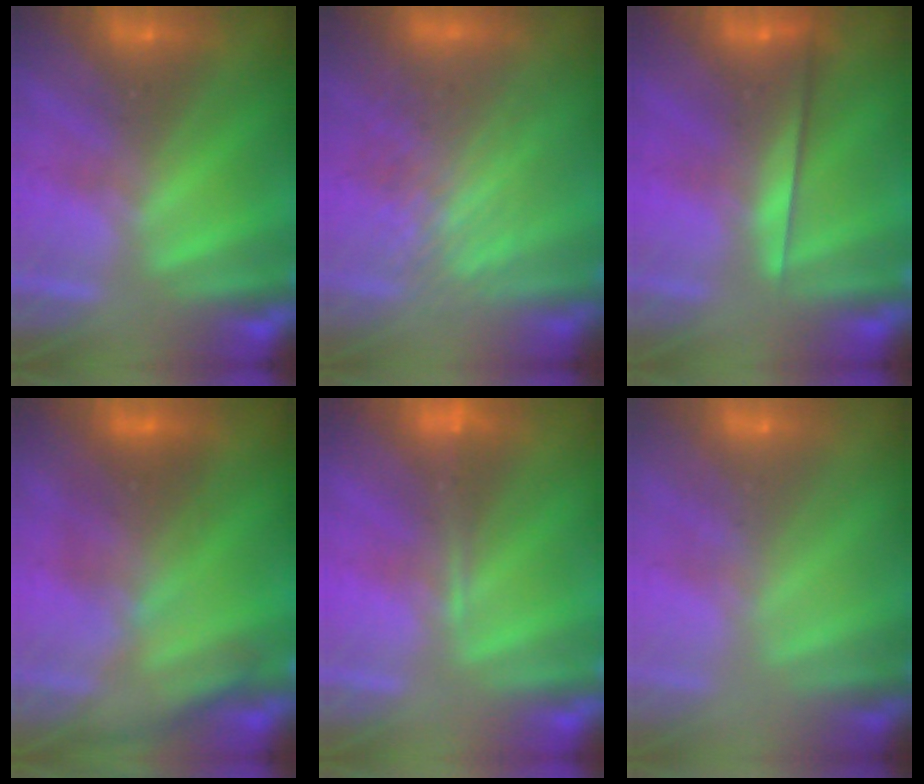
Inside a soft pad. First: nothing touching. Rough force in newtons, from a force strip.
{"total": 3.1}
{"total": 2.3}
{"total": 2.7}
{"total": 1.3}
{"total": 2.9}